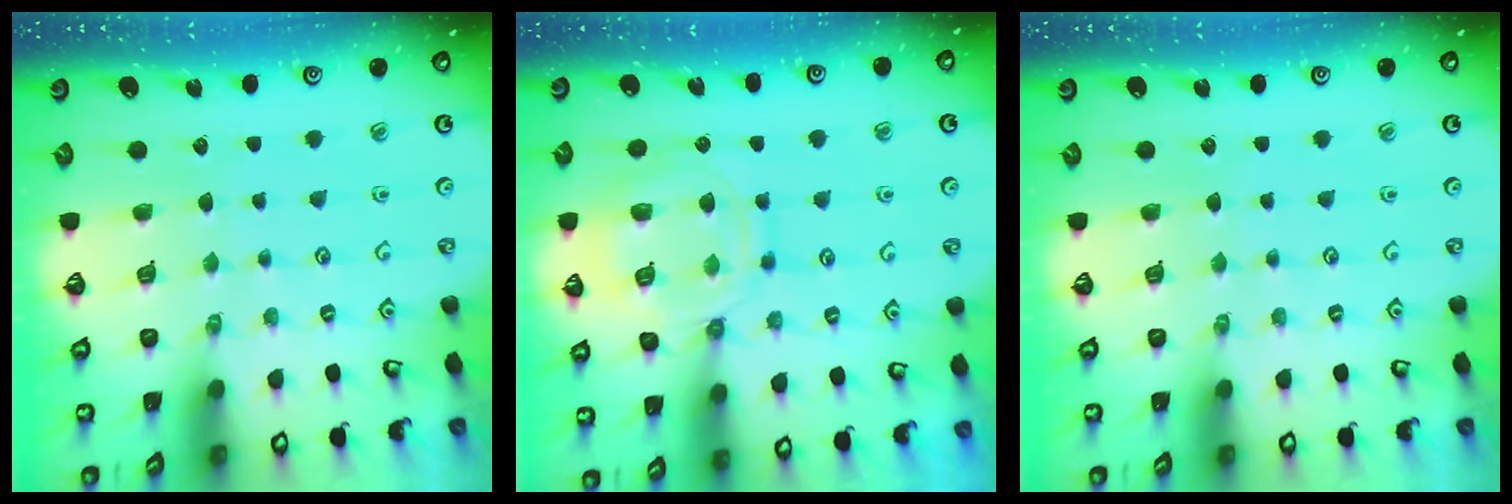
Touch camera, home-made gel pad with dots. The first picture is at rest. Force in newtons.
{"total": 13.0, "press": 13.0, "slide": 1.3}
{"total": 0.0}